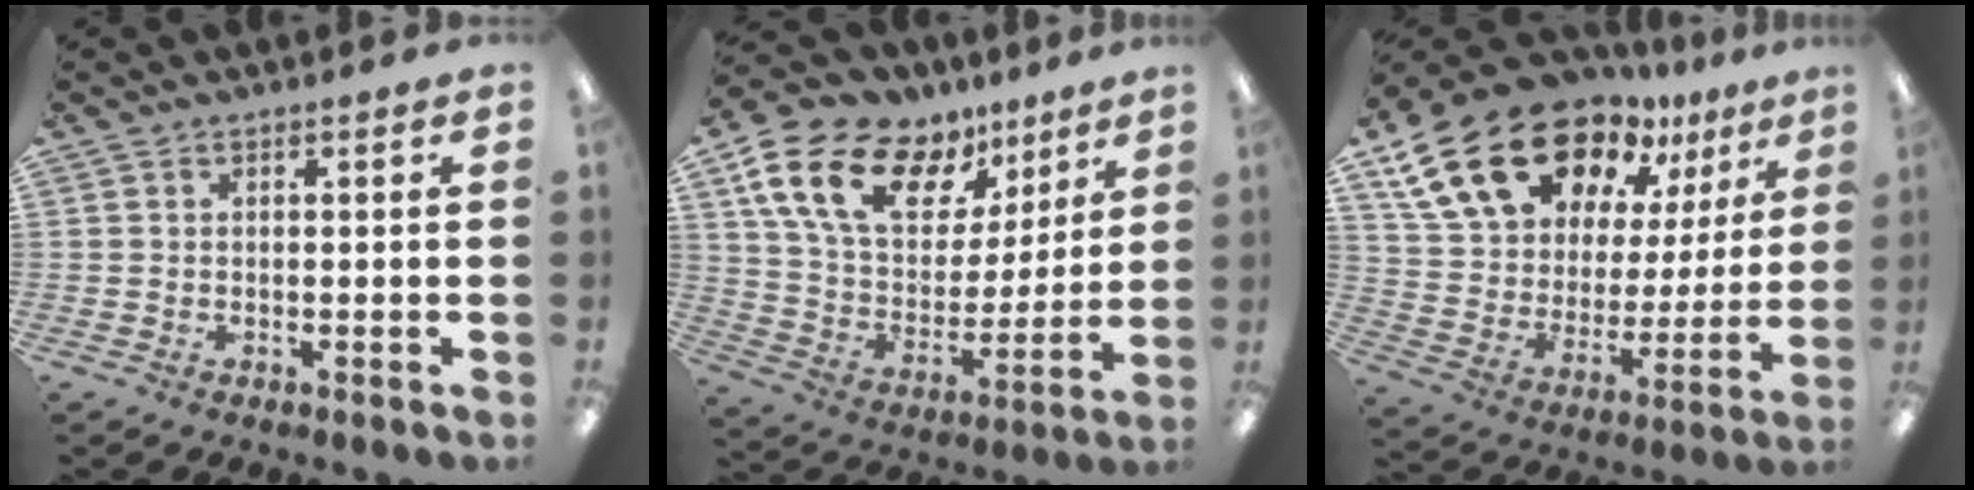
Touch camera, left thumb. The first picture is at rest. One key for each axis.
{"total": 19.4, "fx": 11.4, "fy": 11.1, "fz": 11.1, "tx": -0.212, "ty": -0.046, "tz": 0.211}
{"total": 21.4, "fx": 15.1, "fy": 11.1, "fz": 10.2, "tx": -0.184, "ty": -0.092, "tz": 0.278}